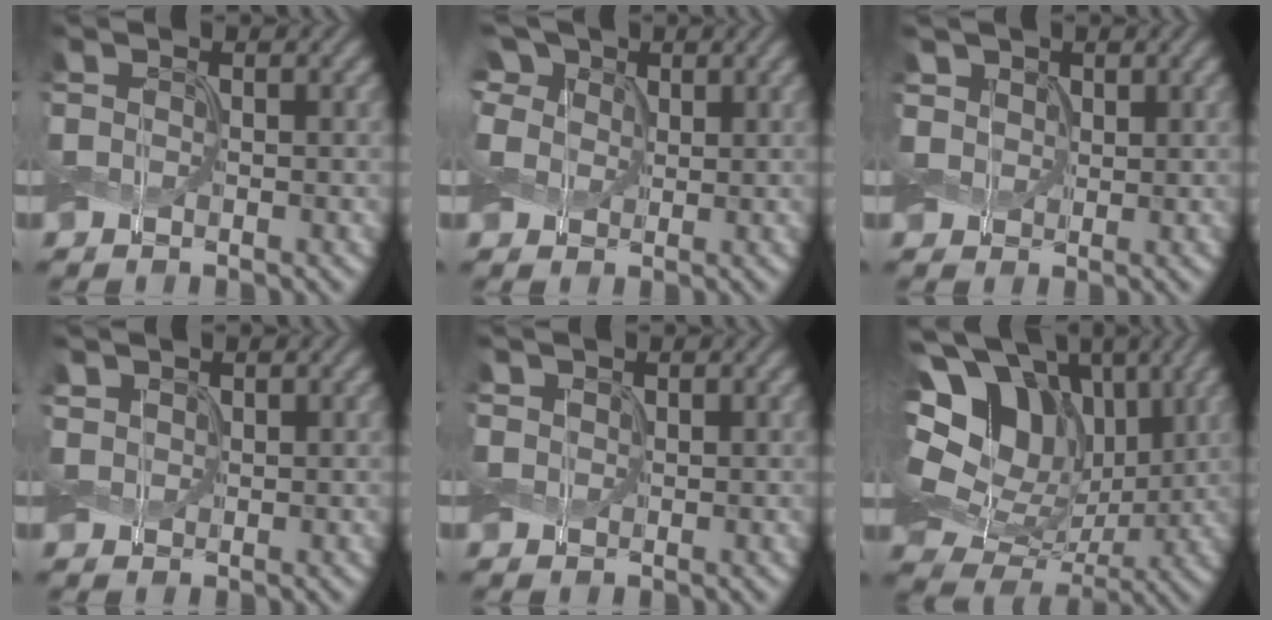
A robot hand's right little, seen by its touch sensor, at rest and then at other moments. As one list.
[{"total": 7.6, "force": [4.5, 5.1, 3.5], "torque": [-0.098, 0.013, 0.068]}, {"total": 2.2, "force": [1.1, 1.8, 0.6], "torque": [-0.023, -0.010, 0.025]}, {"total": 1.3, "force": [1.0, 0.8, 0.4], "torque": [-0.014, 0.002, 0.020]}, {"total": 0.7, "force": [0.6, 0.4, 0.0], "torque": [-0.002, 0.000, 0.011]}, {"total": 16.9, "force": [4.7, 12.6, 10.2], "torque": [-0.226, 0.037, 0.085]}]